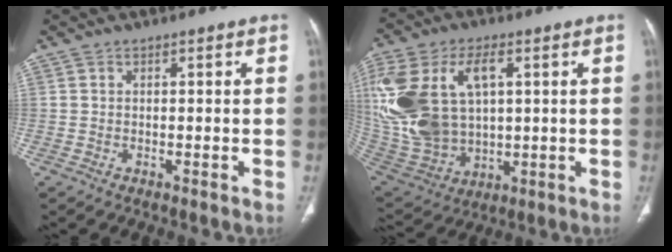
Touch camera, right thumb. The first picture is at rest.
{"total": 25.3, "force": [5.1, 15.7, 19.2], "torque": [-0.439, 0.002, 0.115]}